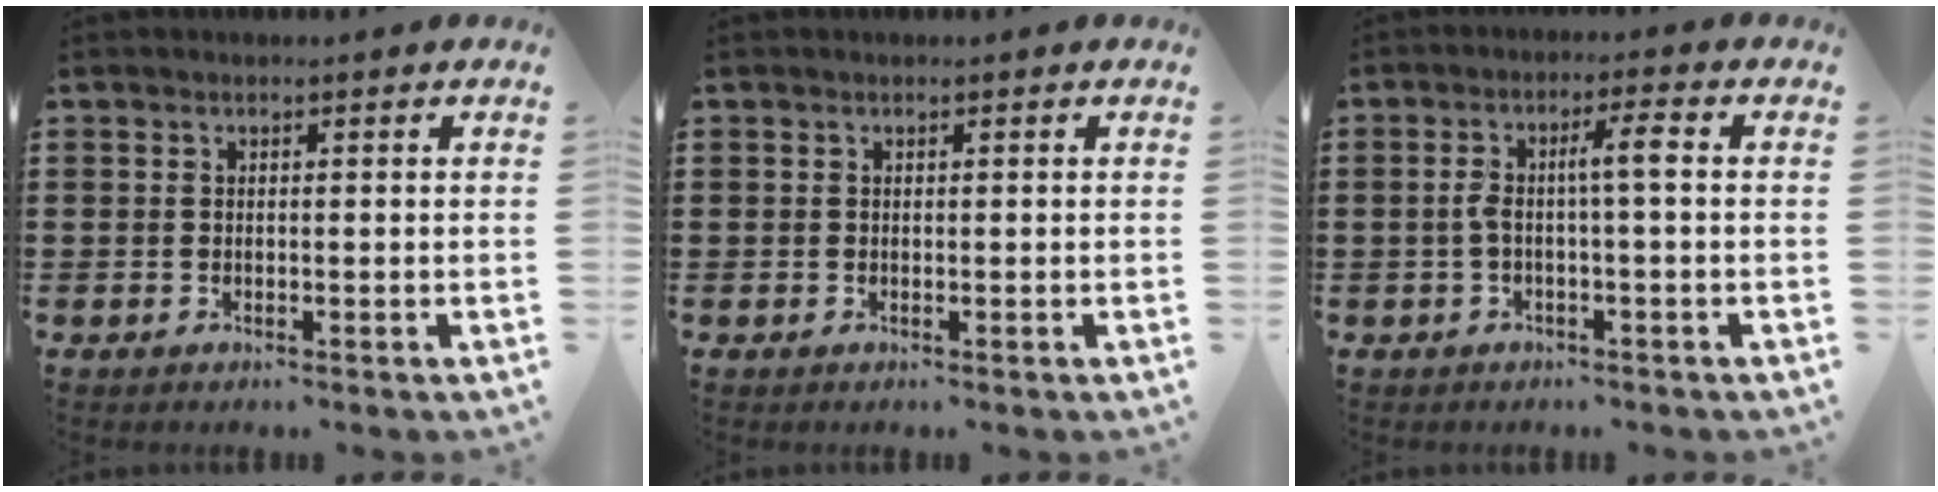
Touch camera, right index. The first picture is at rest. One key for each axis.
{"total": 0.0}
{"total": 4.3, "fx": -0.3, "fy": 0.4, "fz": 4.3, "tx": -0.088, "ty": 0.003, "tz": -0.015}